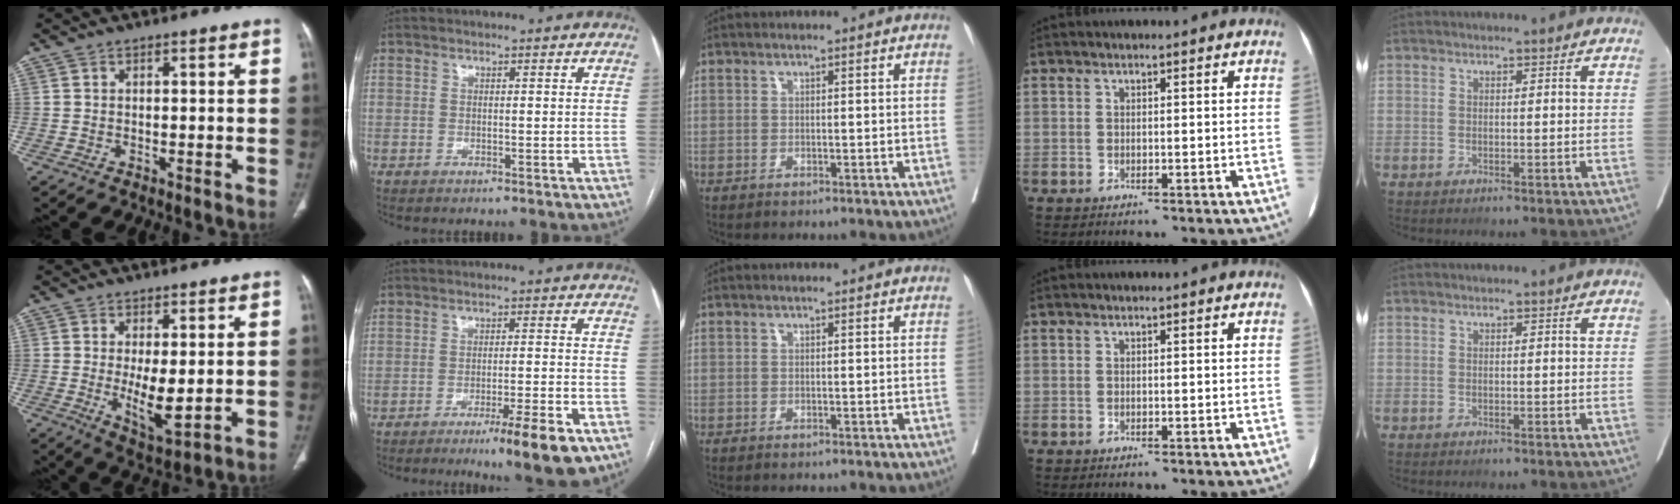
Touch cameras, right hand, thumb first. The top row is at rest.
{"thumb": {"total": 7.8, "force": [-0.3, 3.0, 7.2], "torque": [-0.116, -0.022, 0.006]}, "index": {"total": 8.8, "force": [-5.2, 0.1, 7.1], "torque": [-0.098, -0.017, -0.079]}}